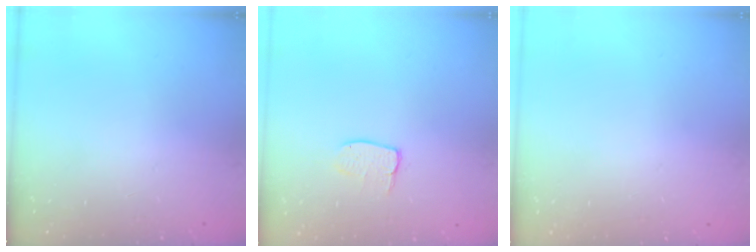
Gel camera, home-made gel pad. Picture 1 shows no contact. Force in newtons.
{"total": 6.3, "press": 6.3, "slide": 0.2}
{"total": 0.0}